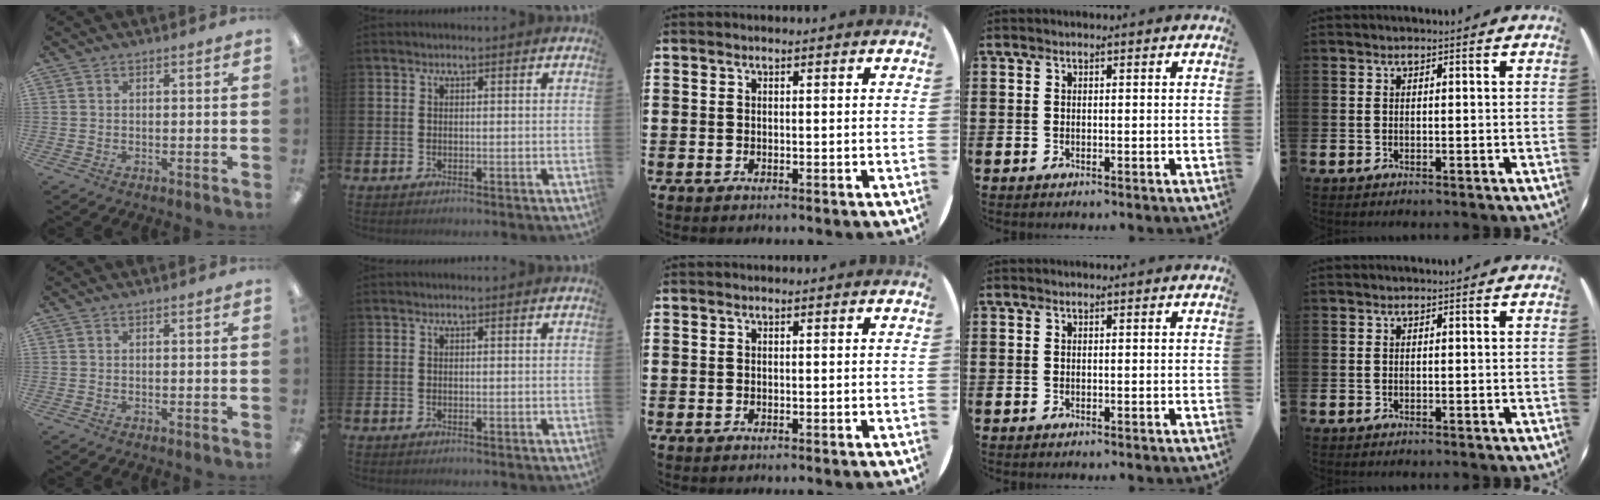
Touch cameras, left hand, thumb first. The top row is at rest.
{}